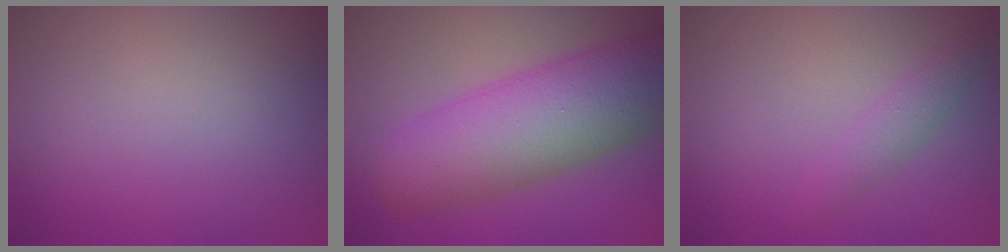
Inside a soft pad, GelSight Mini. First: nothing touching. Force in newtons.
{"total": 9.7, "press": 9.7, "slide": 0.2}
{"total": 1.5, "press": 1.5, "slide": 0.0}